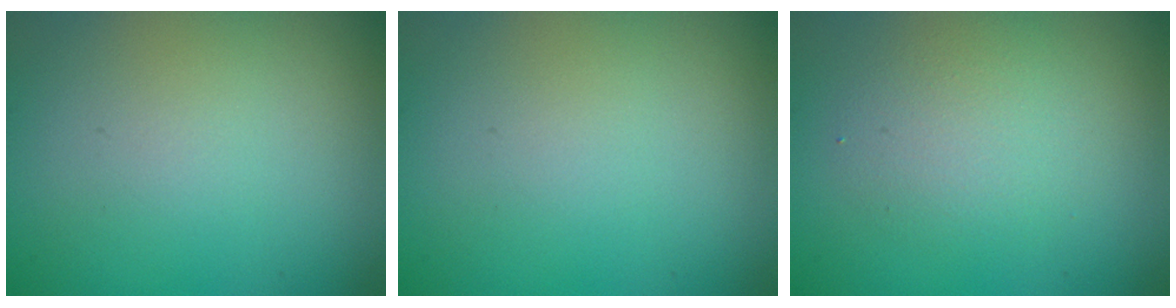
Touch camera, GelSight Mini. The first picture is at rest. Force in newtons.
{"total": 0.0}
{"total": 2.6, "press": 2.6, "slide": 0.1}